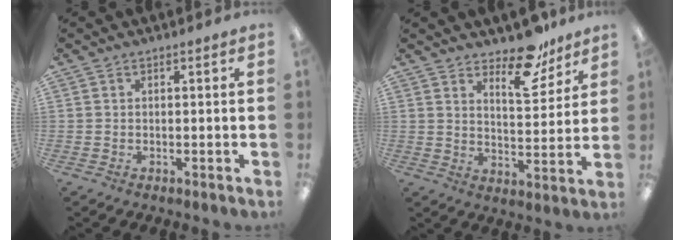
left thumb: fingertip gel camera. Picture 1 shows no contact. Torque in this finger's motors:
{"motor_torque": [0.08, 0.13, -0.29, 0.11, 0.06]}